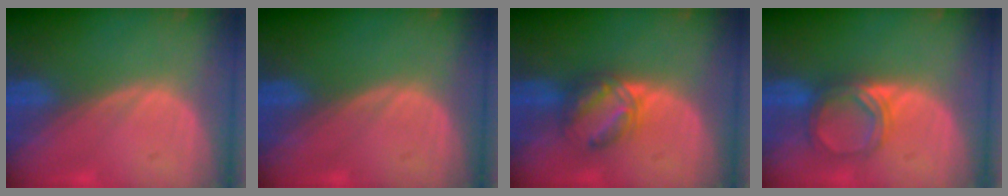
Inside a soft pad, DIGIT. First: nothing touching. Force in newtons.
{"total": 0.0}
{"total": 5.9, "press": 5.3, "slide": 2.6}
{"total": 5.0, "press": 4.6, "slide": 1.8}